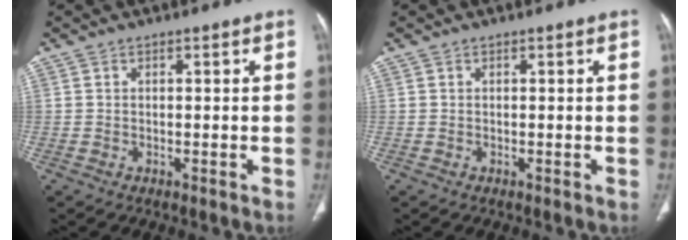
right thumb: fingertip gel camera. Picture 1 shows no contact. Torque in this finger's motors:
{"motor_torque": [0.00, 0.00, -0.28, 0.14, 0.03]}